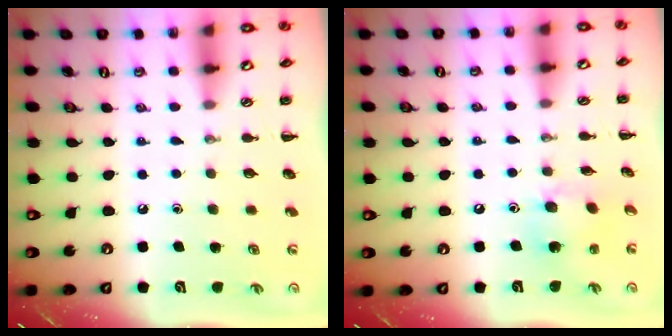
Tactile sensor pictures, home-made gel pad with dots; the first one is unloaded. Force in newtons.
{"total": 6.7, "press": 6.6, "slide": 1.4}